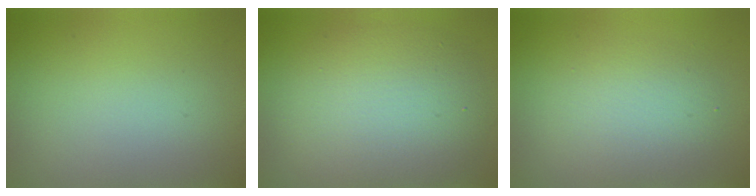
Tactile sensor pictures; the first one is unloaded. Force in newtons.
{"total": 8.0, "press": 8.0, "slide": 0.2}
{"total": 3.5, "press": 3.5, "slide": 0.1}